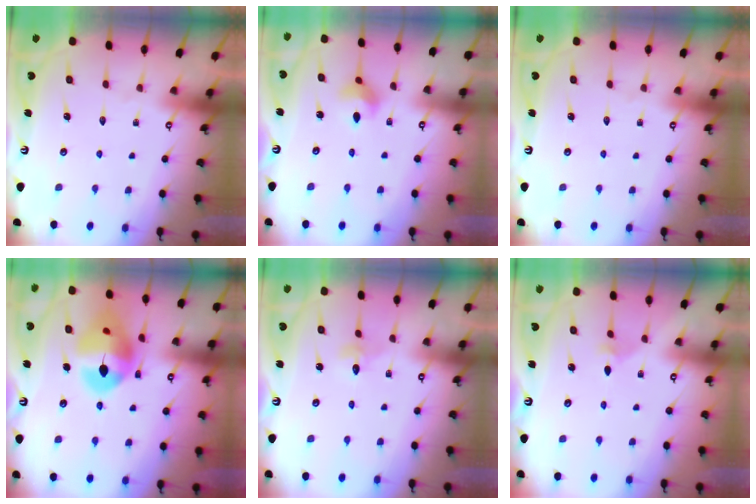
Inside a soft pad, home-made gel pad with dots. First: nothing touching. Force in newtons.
{"total": 5.3, "press": 5.2, "slide": 0.8}
{"total": 0.0}
{"total": 16.6, "press": 16.5, "slide": 2.1}
{"total": 2.8, "press": 2.7, "slide": 0.3}
{"total": 1.9, "press": 1.9, "slide": 0.3}